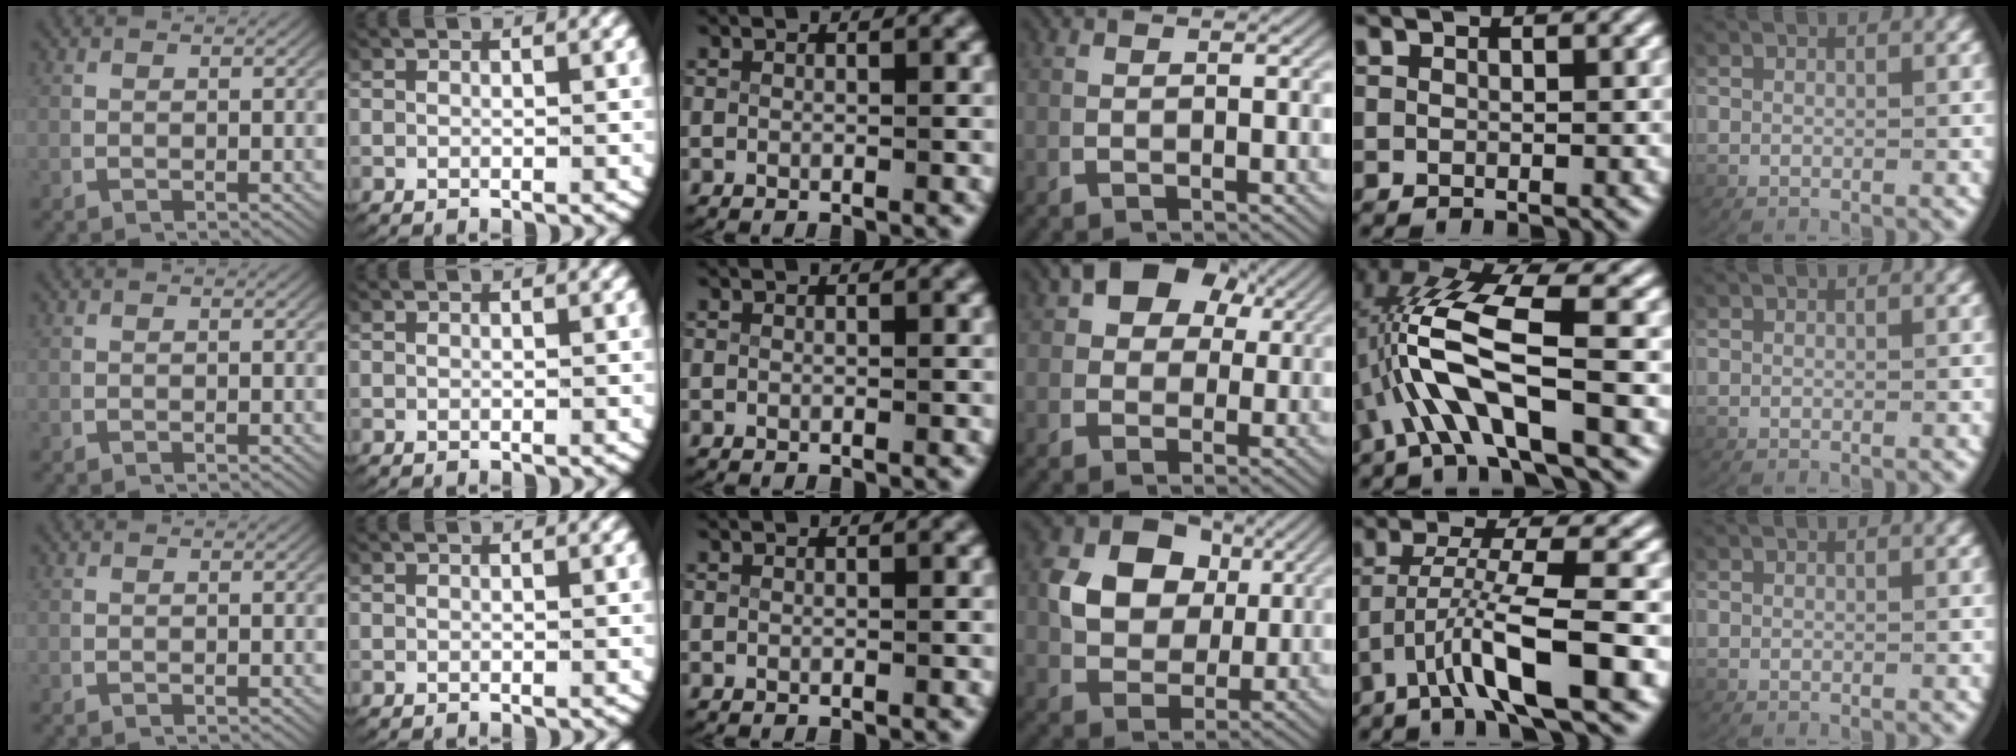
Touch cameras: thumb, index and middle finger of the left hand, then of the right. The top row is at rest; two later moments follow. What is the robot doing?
{"motion": "lift_and_place", "object": "key"}